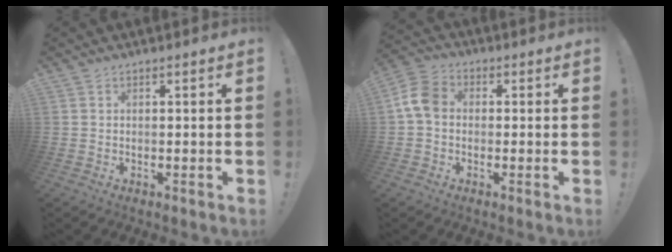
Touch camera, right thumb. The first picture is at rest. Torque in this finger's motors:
{"motor_torque": [0.82, 0.81, 0.42, -0.43, 0.26]}